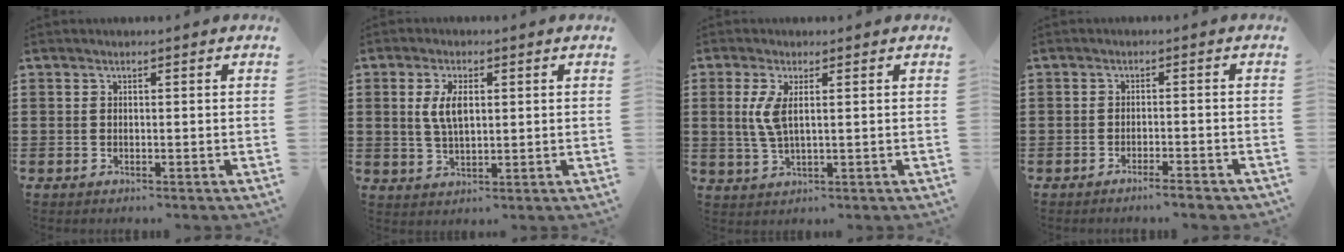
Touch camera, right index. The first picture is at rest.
{"total": 5.3, "force": [1.1, 2.3, 4.6], "torque": [-0.096, 0.010, 0.017]}
{"total": 4.3, "force": [1.0, 1.4, 3.9], "torque": [-0.095, -0.001, 0.011]}
{"total": 2.3, "force": [-2.0, -0.1, 1.2], "torque": [-0.019, 0.001, -0.037]}